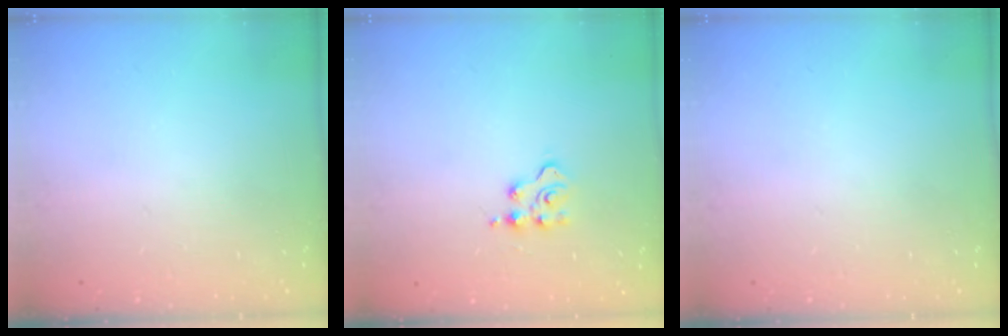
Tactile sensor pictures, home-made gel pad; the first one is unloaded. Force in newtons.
{"total": 3.7, "press": 3.7, "slide": 0.5}
{"total": 0.0}